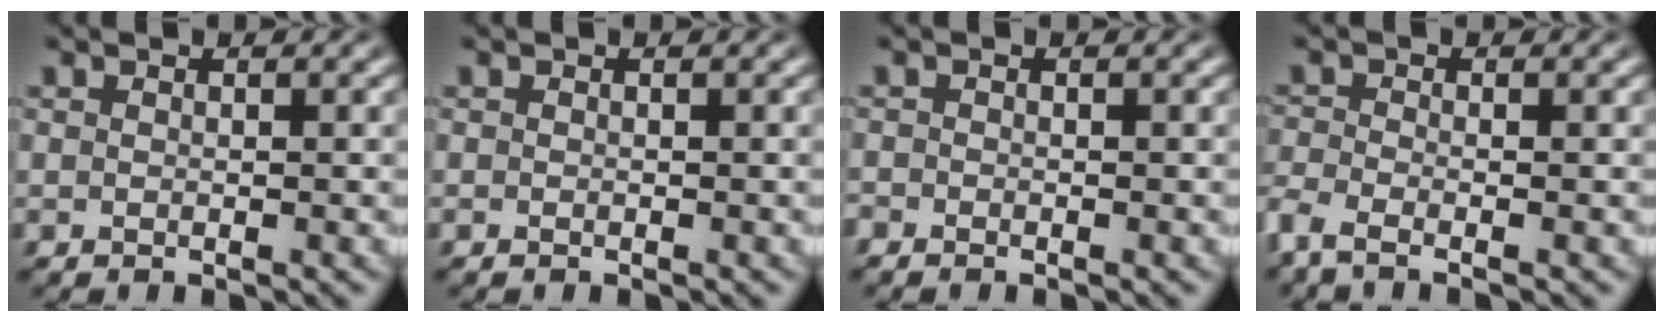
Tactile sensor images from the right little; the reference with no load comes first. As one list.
[{"total": 0.0}, {"total": 0.8, "force": [-0.8, 0.3, 0.0], "torque": [-0.003, -0.006, -0.015]}, {"total": 2.7, "force": [-2.1, 0.7, 1.4], "torque": [-0.046, -0.017, -0.031]}]